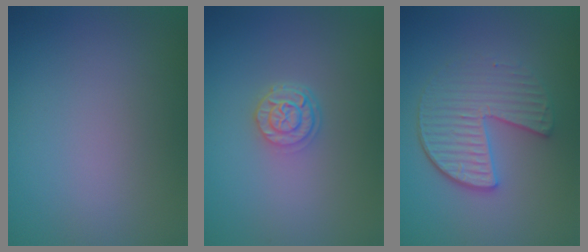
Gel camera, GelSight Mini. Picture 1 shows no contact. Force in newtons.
{"total": 2.6, "press": 2.1, "slide": 1.5}
{"total": 4.6, "press": 3.8, "slide": 2.5}